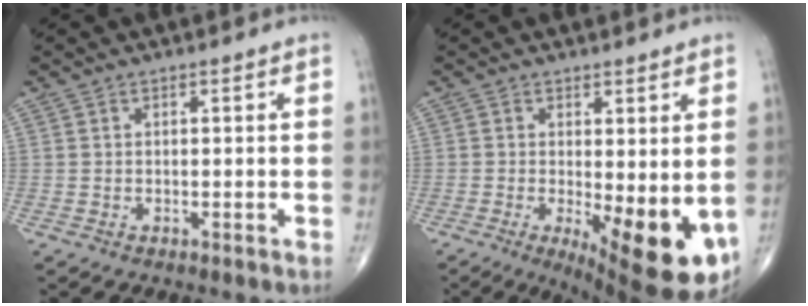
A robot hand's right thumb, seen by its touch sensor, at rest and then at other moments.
{"total": 13.4, "force": [-2.8, 4.6, 12.3], "torque": [-0.162, -0.027, -0.023]}